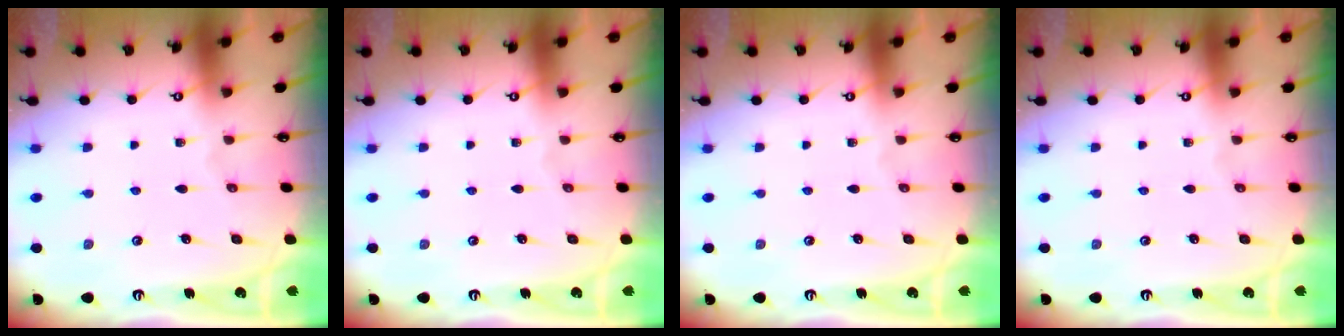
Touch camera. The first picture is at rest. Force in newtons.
{"total": 0.0}
{"total": 0.0}
{"total": 0.0}